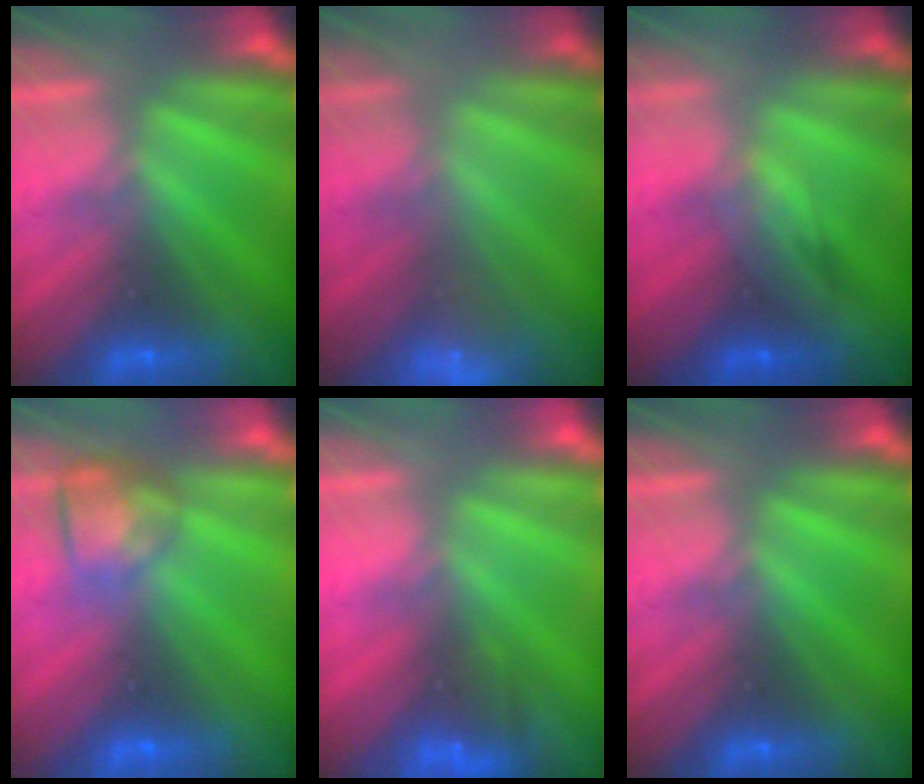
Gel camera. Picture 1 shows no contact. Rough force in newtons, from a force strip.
{"total": 2.3}
{"total": 1.6}
{"total": 2.9}
{"total": 4.5}
{"total": 0.0}